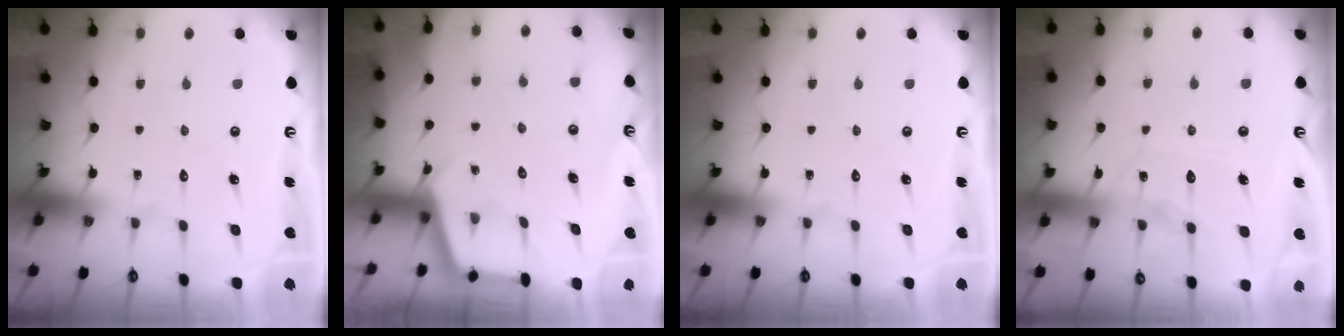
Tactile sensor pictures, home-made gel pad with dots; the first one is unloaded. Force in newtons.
{"total": 2.8, "press": 2.8, "slide": 0.3}
{"total": 0.0}
{"total": 10.2, "press": 10.2, "slide": 1.0}